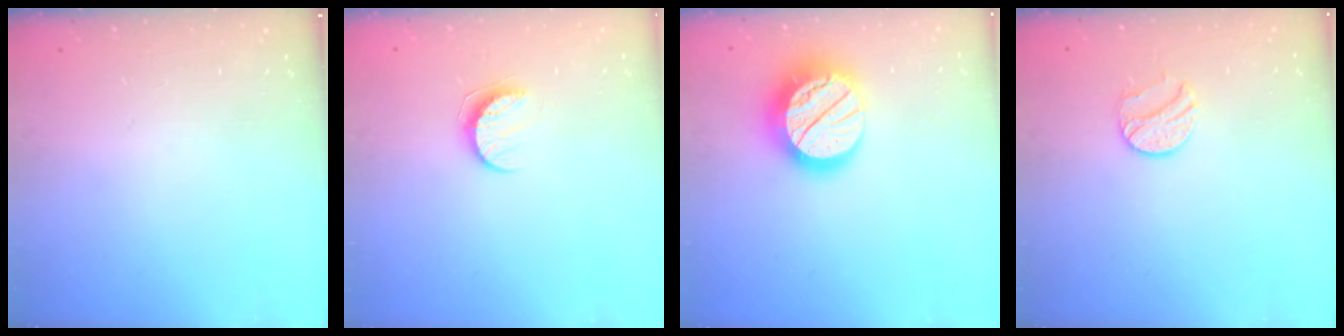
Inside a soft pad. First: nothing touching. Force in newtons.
{"total": 8.1, "press": 8.1, "slide": 0.6}
{"total": 17.9, "press": 17.9, "slide": 1.3}
{"total": 8.7, "press": 8.7, "slide": 0.1}